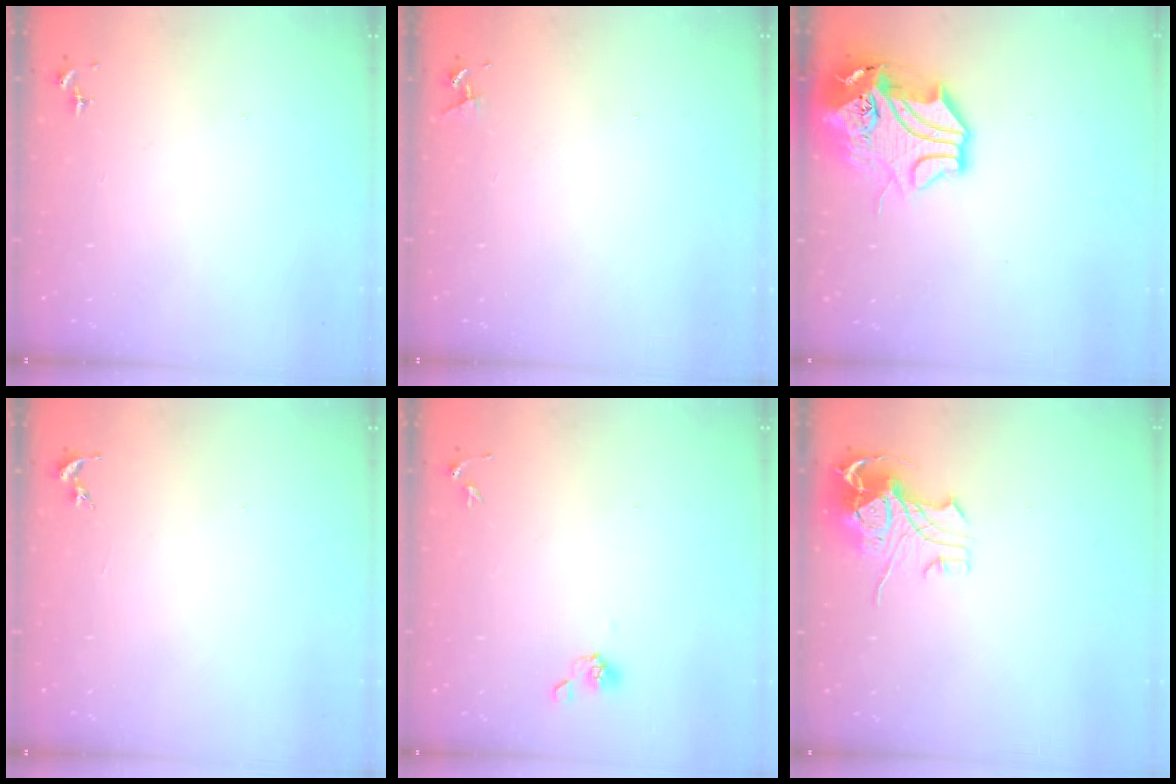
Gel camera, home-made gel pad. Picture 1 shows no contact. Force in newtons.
{"total": 4.2, "press": 4.2, "slide": 0.5}
{"total": 14.5, "press": 14.3, "slide": 1.9}
{"total": 0.0}
{"total": 5.0, "press": 4.7, "slide": 1.7}
{"total": 10.7, "press": 10.6, "slide": 1.4}